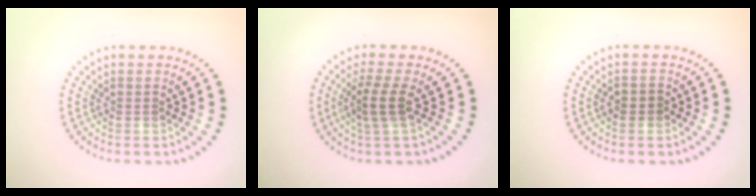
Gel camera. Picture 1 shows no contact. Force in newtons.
{"total": 2.5, "press": 2.0, "slide": 1.6}
{"total": 1.2, "press": 1.1, "slide": 0.5}